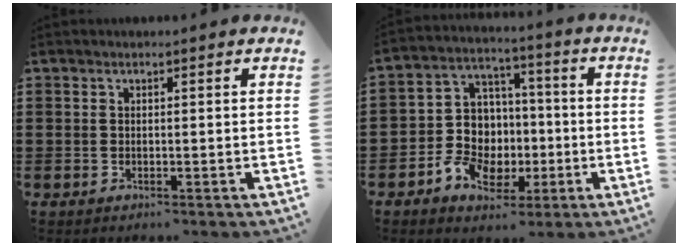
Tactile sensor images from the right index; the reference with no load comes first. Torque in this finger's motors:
{"motor_torque": [1.49, 0.65, 0.73, 0.15]}